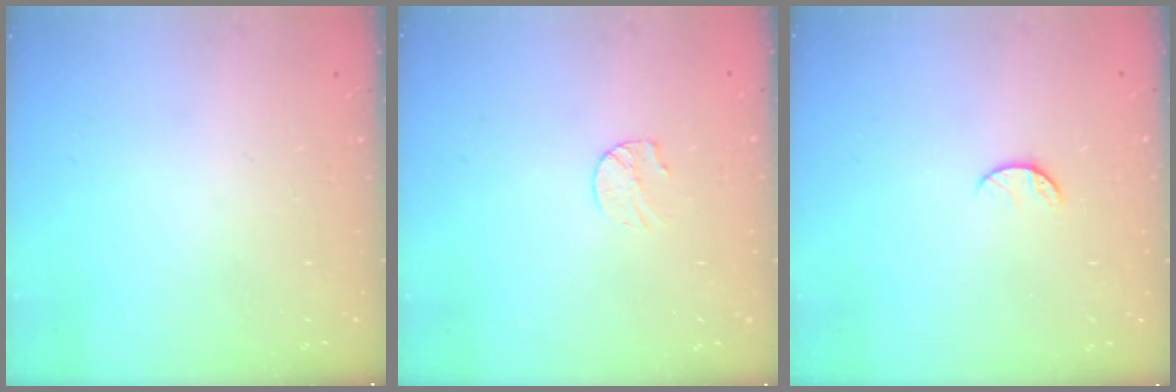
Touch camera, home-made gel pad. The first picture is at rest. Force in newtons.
{"total": 6.5, "press": 6.4, "slide": 0.6}
{"total": 5.0, "press": 5.0, "slide": 0.5}